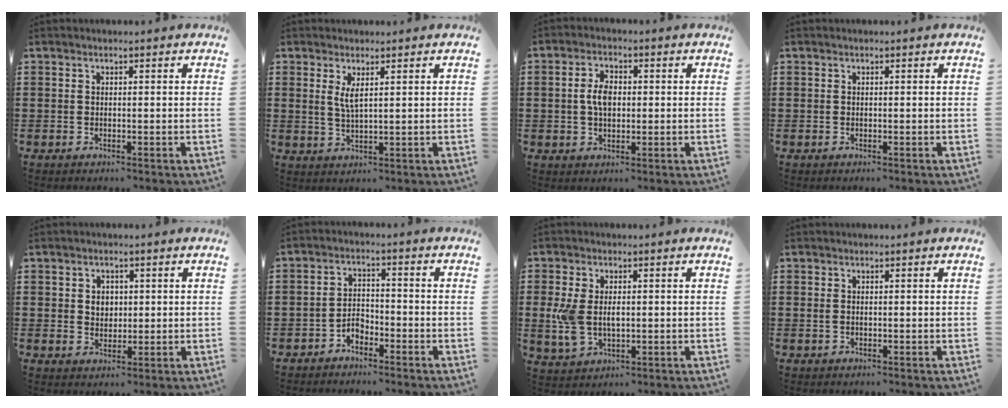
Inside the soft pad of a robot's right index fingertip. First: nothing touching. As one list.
[{"total": 2.9, "force": [1.3, 0.6, 2.5], "torque": [-0.053, 0.001, 0.022]}, {"total": 4.4, "force": [0.2, 2.5, 3.6], "torque": [-0.073, 0.010, 0.002]}, {"total": 0.0}, {"total": 2.4, "force": [0.5, 2.0, 1.3], "torque": [-0.032, 0.008, 0.007]}, {"total": 2.6, "force": [-2.1, 1.4, 0.8], "torque": [-0.021, 0.008, -0.045]}, {"total": 5.4, "force": [0.3, 3.3, 4.2], "torque": [-0.105, 0.004, 0.000]}, {"total": 0.6, "force": [0.2, 0.3, 0.4], "torque": [-0.010, 0.003, 0.003]}]